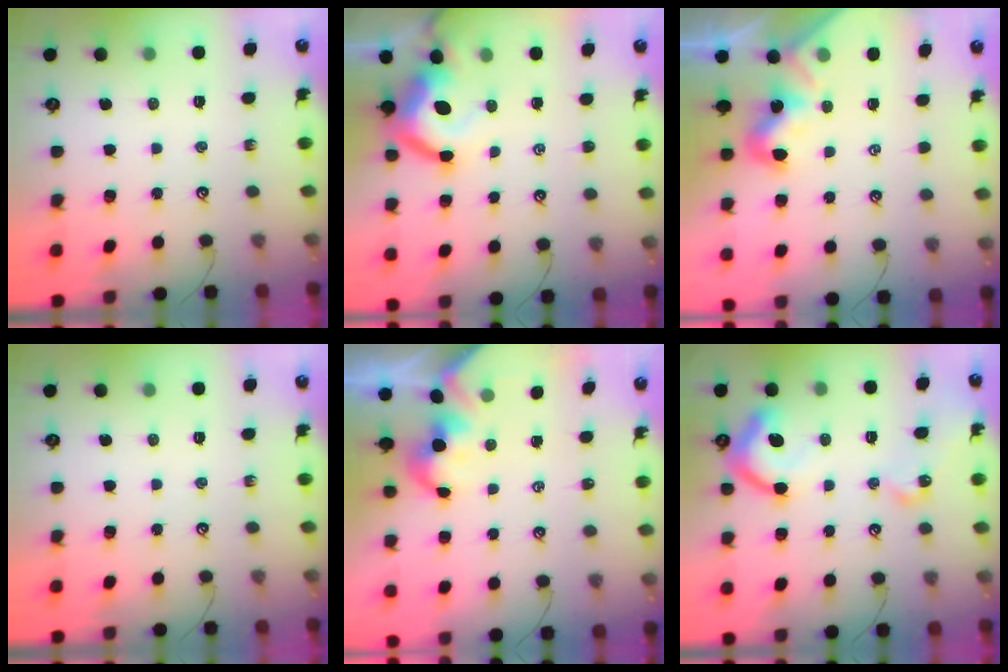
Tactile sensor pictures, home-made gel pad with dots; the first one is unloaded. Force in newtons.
{"total": 8.9, "press": 8.7, "slide": 1.5}
{"total": 2.0, "press": 2.0, "slide": 0.4}
{"total": 0.0}
{"total": 2.2, "press": 2.1, "slide": 0.4}
{"total": 15.2, "press": 15.2, "slide": 1.1}